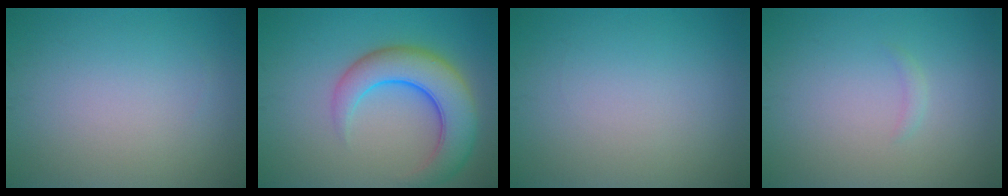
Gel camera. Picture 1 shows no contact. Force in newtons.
{"total": 7.3, "press": 7.3, "slide": 0.4}
{"total": 0.0}
{"total": 0.6, "press": 0.6, "slide": 0.1}